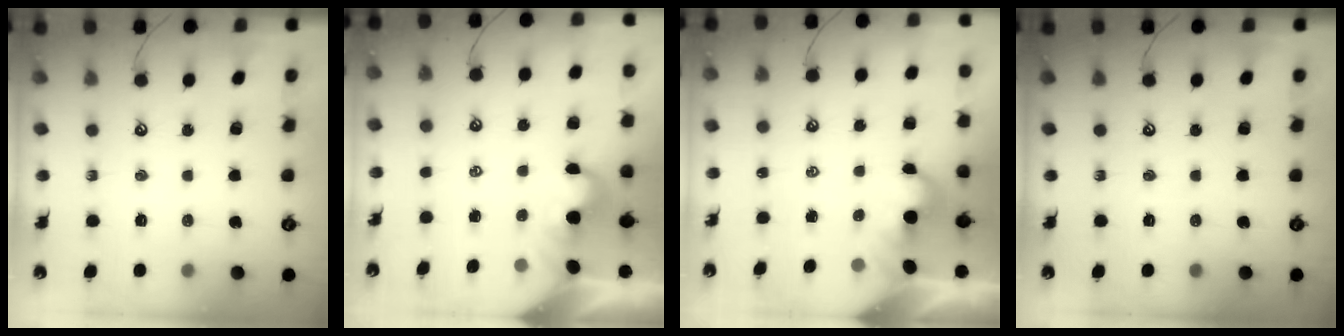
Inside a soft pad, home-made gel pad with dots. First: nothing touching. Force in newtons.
{"total": 0.7, "press": 0.6, "slide": 0.4}
{"total": 2.4, "press": 2.4, "slide": 0.3}
{"total": 0.0}